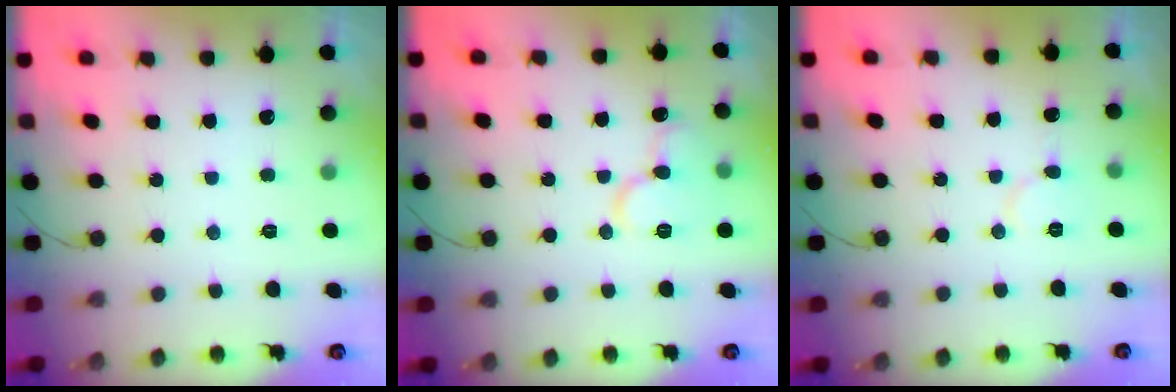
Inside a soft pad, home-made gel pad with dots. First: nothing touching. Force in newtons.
{"total": 9.8, "press": 9.7, "slide": 1.3}
{"total": 4.1, "press": 4.1, "slide": 0.5}